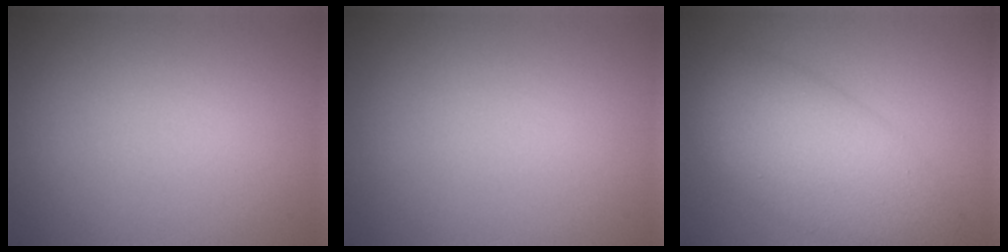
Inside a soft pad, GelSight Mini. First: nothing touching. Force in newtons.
{"total": 0.0}
{"total": 7.3, "press": 7.3, "slide": 0.1}